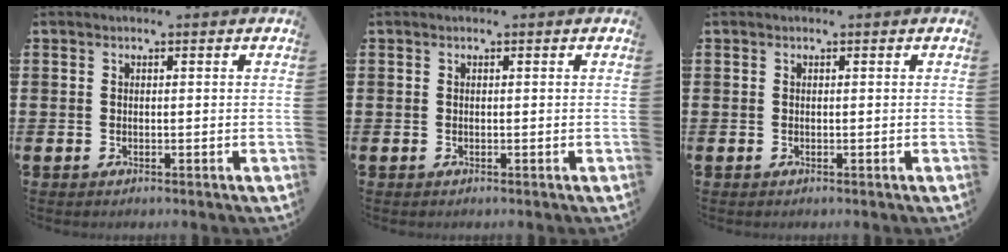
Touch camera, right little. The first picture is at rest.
{"total": 0.0}
{"total": 0.0}